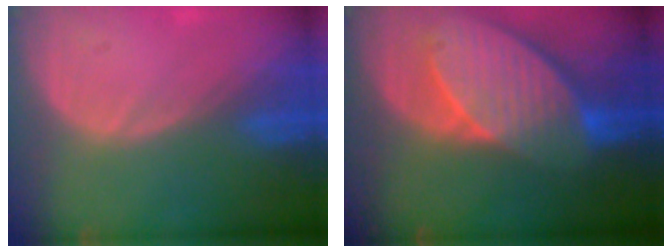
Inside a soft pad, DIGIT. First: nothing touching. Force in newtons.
{"total": 10.6, "press": 9.4, "slide": 5.0}